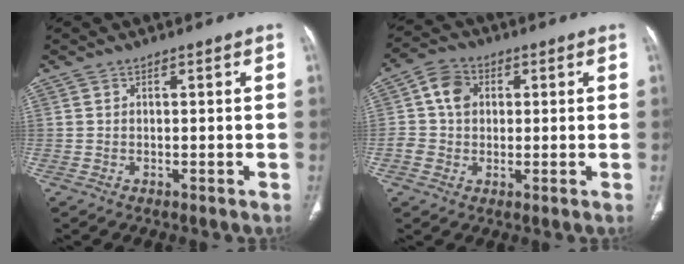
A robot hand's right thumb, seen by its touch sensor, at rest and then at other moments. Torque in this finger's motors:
{"motor_torque": [1.11, 0.93, 0.30, -0.53, 0.05]}